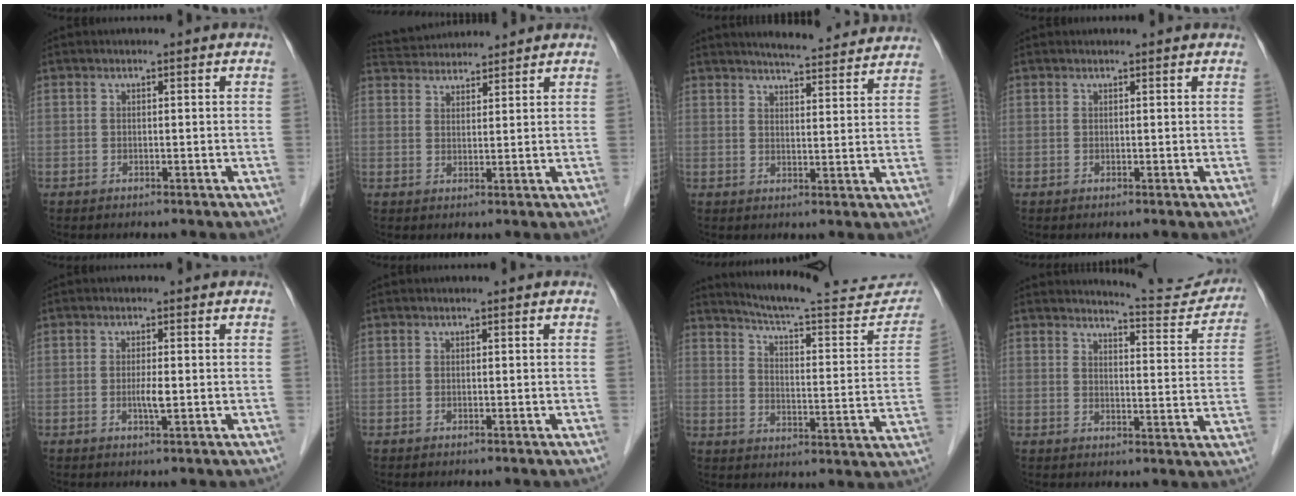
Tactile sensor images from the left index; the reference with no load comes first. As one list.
[{"total": 7.3, "force": [7.2, 1.0, 1.2], "torque": [-0.029, 0.036, 0.118]}, {"total": 13.0, "force": [12.3, 1.4, 4.0], "torque": [-0.050, 0.002, 0.147]}, {"total": 1.3, "force": [1.3, 0.1, 0.3], "torque": [-0.010, 0.008, 0.015]}, {"total": 2.0, "force": [-0.3, 0.1, 2.0], "torque": [-0.040, -0.003, -0.005]}, {"total": 0.0}, {"total": 22.0, "force": [20.6, 2.4, 7.4], "torque": [-0.098, -0.055, 0.262]}, {"total": 9.6, "force": [9.6, 0.3, 0.2], "torque": [0.002, -0.032, 0.110]}]